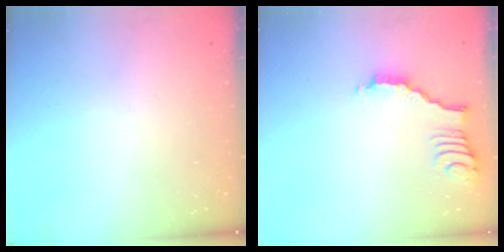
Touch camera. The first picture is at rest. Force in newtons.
{"total": 3.0, "press": 2.9, "slide": 0.4}